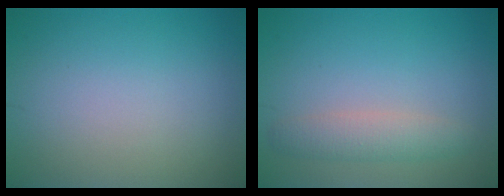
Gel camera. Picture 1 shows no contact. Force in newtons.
{"total": 2.5, "press": 2.5, "slide": 0.1}